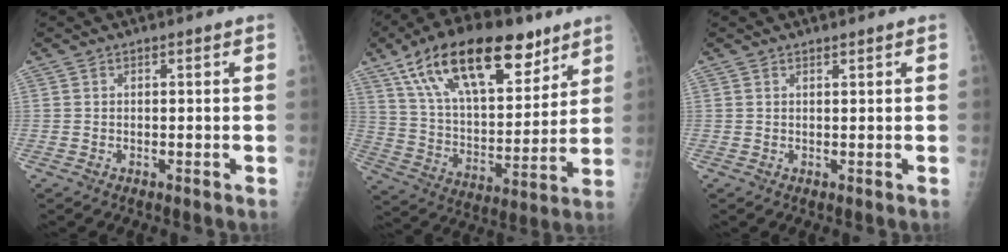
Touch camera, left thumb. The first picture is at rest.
{"total": 24.9, "force": [14.8, 11.3, 16.6], "torque": [-0.248, -0.033, 0.257]}
{"total": 0.6, "force": [0.5, 0.0, 0.2], "torque": [-0.004, -0.004, 0.010]}